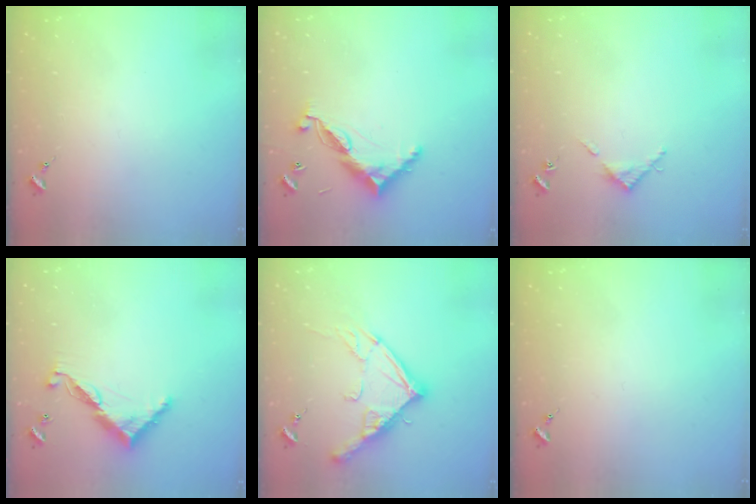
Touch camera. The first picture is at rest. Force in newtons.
{"total": 11.0, "press": 10.9, "slide": 0.8}
{"total": 4.1, "press": 4.1, "slide": 0.3}
{"total": 10.6, "press": 10.6, "slide": 0.4}
{"total": 16.2, "press": 16.1, "slide": 1.7}
{"total": 0.0}